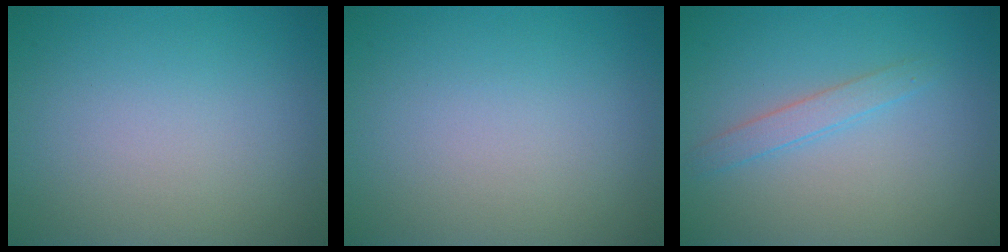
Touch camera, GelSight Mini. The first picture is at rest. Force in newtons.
{"total": 0.0}
{"total": 1.6, "press": 1.6, "slide": 0.2}